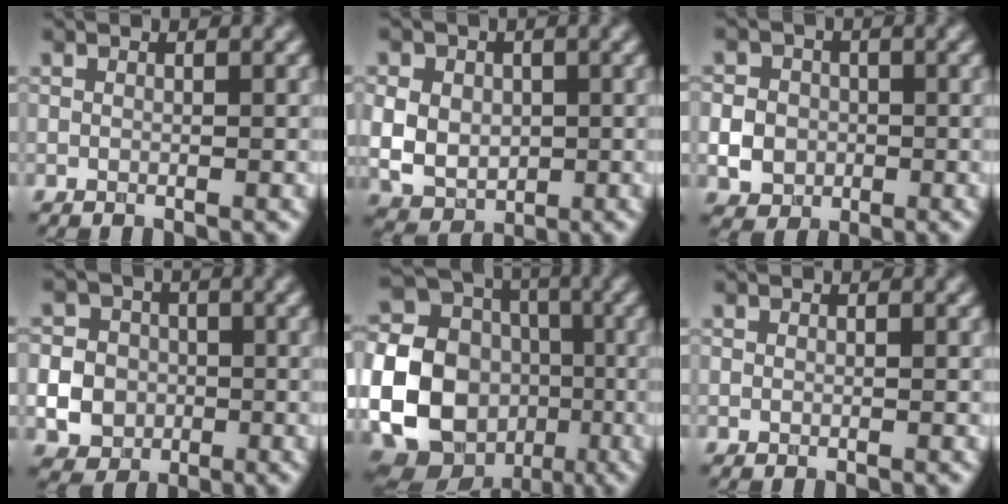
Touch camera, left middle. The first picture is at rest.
{"total": 5.6, "force": [0.3, 4.6, 3.2], "torque": [-0.061, 0.005, -0.005]}
{"total": 3.6, "force": [-0.5, 3.3, 1.4], "torque": [-0.016, 0.000, -0.022]}
{"total": 6.9, "force": [-1.1, 6.4, 2.1], "torque": [-0.036, 0.006, -0.046]}
{"total": 26.1, "force": [-4.2, 24.3, 8.5], "torque": [-0.200, -0.020, -0.121]}
{"total": 0.0}